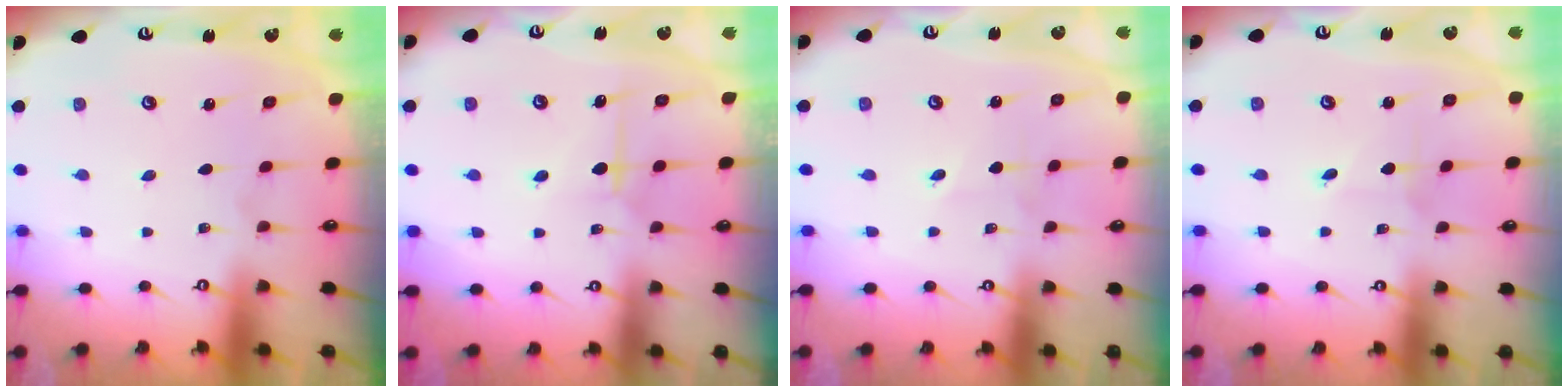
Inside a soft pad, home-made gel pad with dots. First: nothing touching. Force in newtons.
{"total": 7.2, "press": 7.1, "slide": 0.3}
{"total": 1.5, "press": 1.5, "slide": 0.2}
{"total": 0.7, "press": 0.7, "slide": 0.0}